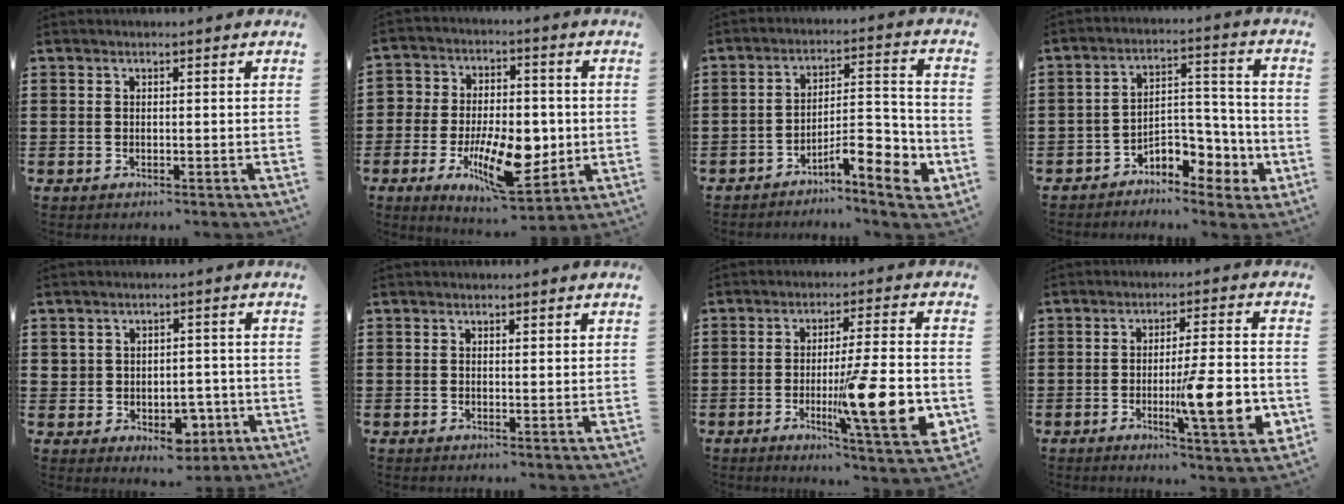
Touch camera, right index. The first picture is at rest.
{"total": 11.7, "force": [-3.3, 6.8, 8.9], "torque": [-0.160, 0.008, -0.055]}
{"total": 8.8, "force": [-5.3, 2.1, 6.7], "torque": [-0.091, -0.001, -0.096]}
{"total": 5.9, "force": [-3.5, 3.7, 3.0], "torque": [-0.047, 0.013, -0.068]}
{"total": 4.1, "force": [-0.7, 3.4, 2.1], "torque": [-0.041, 0.006, -0.016]}
{"total": 0.7, "force": [0.6, 0.3, 0.3], "torque": [-0.006, 0.001, 0.011]}
{"total": 14.3, "force": [-3.4, 2.3, 13.7], "torque": [-0.216, -0.015, -0.058]}
{"total": 12.1, "force": [-2.9, 2.0, 11.5], "torque": [-0.167, -0.011, -0.051]}